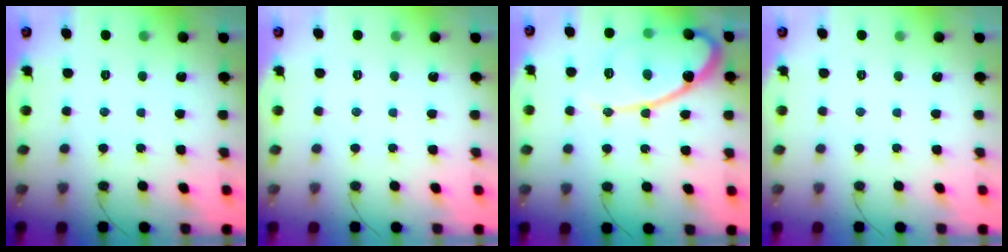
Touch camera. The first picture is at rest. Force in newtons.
{"total": 0.0}
{"total": 16.0, "press": 16.0, "slide": 1.3}
{"total": 0.0}